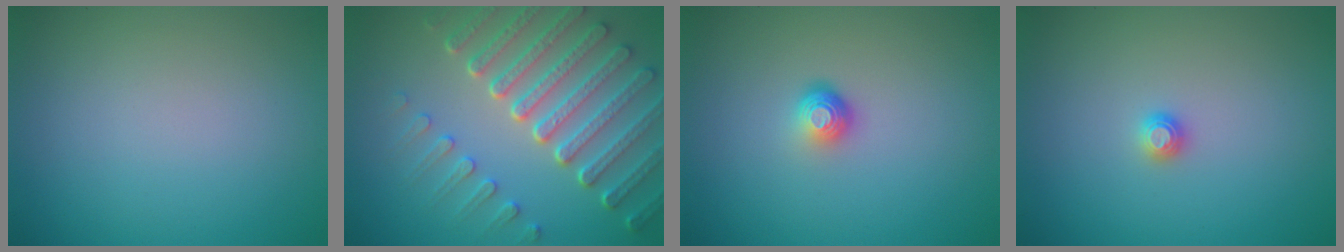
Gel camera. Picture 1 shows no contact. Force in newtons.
{"total": 7.5, "press": 5.7, "slide": 4.8}
{"total": 1.9, "press": 1.3, "slide": 1.4}
{"total": 1.0, "press": 1.0, "slide": 0.1}